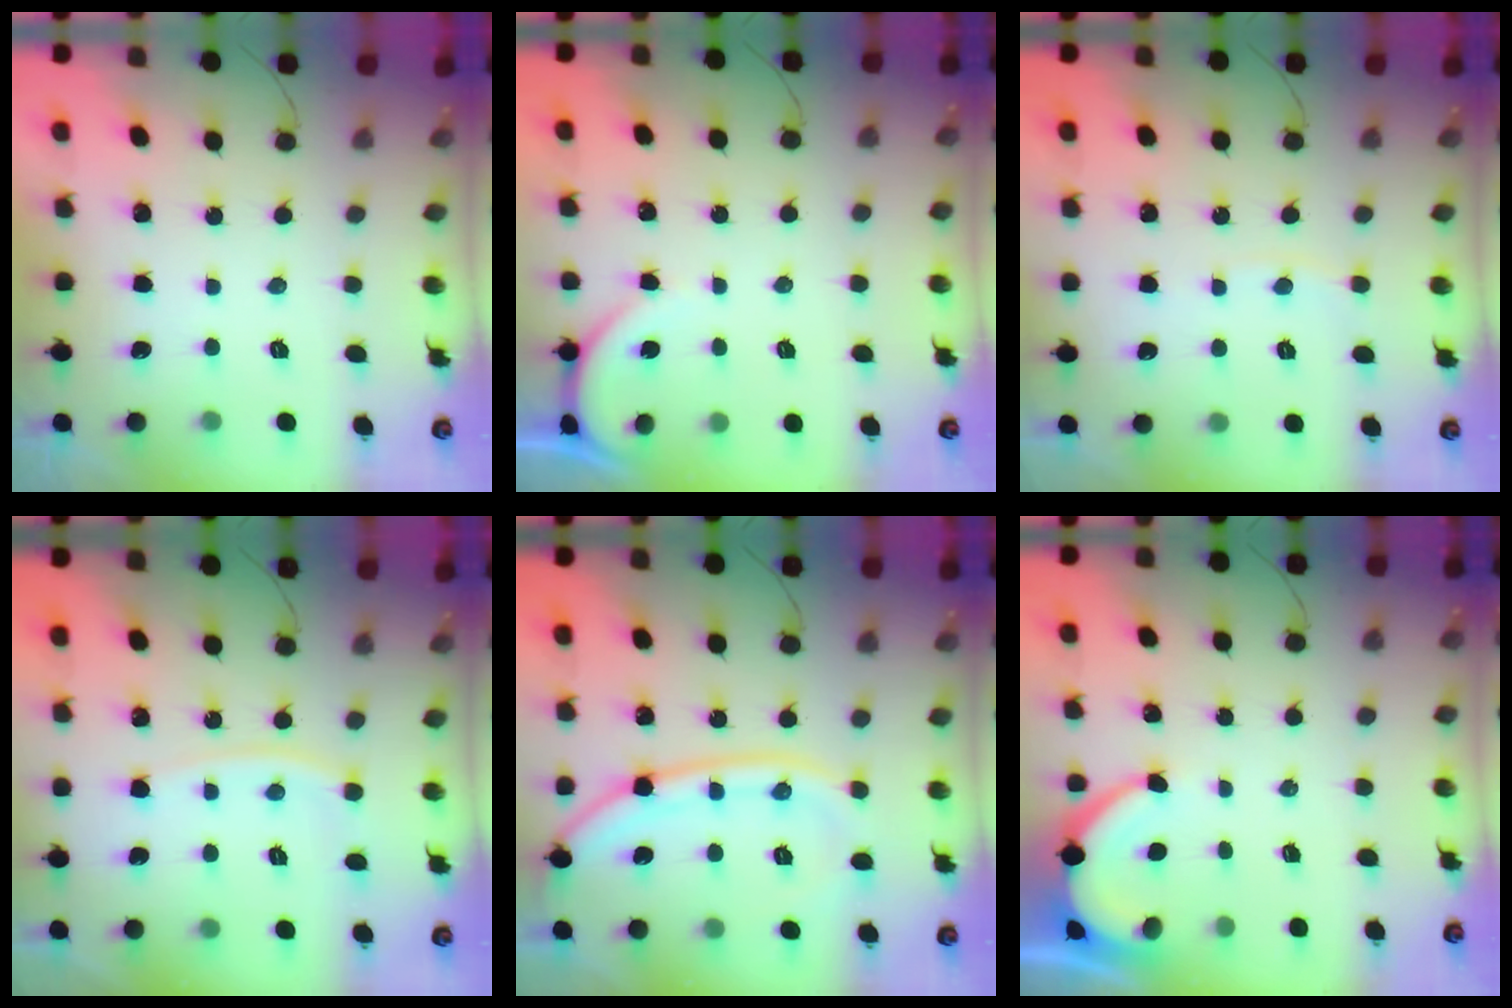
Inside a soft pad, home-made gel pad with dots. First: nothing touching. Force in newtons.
{"total": 3.1, "press": 3.1, "slide": 0.2}
{"total": 2.2, "press": 2.2, "slide": 0.3}
{"total": 5.4, "press": 5.4, "slide": 0.9}
{"total": 14.2, "press": 14.1, "slide": 1.5}
{"total": 4.7, "press": 4.7, "slide": 0.4}